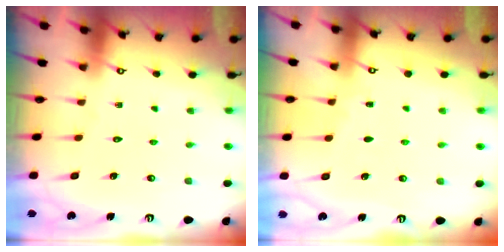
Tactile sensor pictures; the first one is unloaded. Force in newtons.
{"total": 2.4, "press": 2.4, "slide": 0.4}